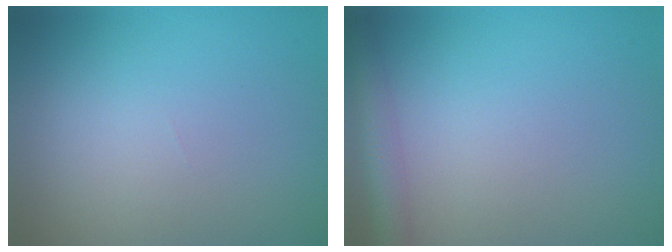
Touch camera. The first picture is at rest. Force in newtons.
{"total": 3.3, "press": 3.3, "slide": 0.2}